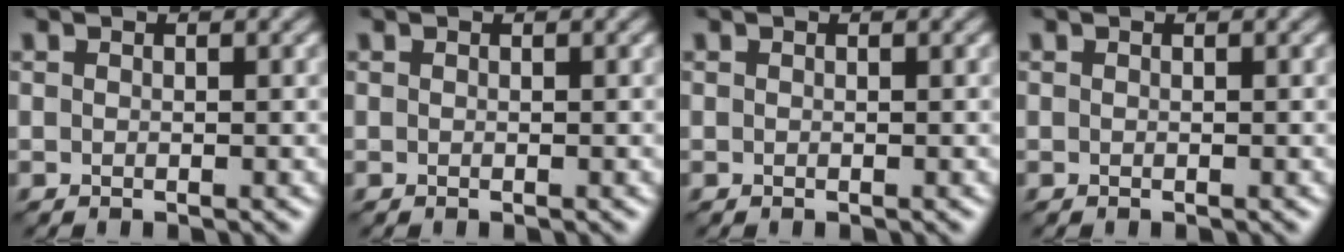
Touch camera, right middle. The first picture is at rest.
{"total": 0.0}
{"total": 0.0}
{"total": 0.0}